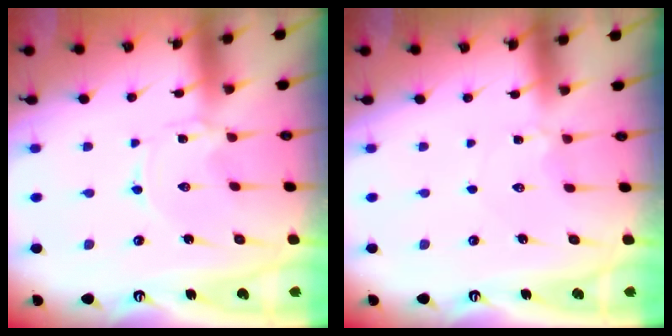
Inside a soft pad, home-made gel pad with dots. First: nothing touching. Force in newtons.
{"total": 2.6, "press": 2.6, "slide": 0.2}